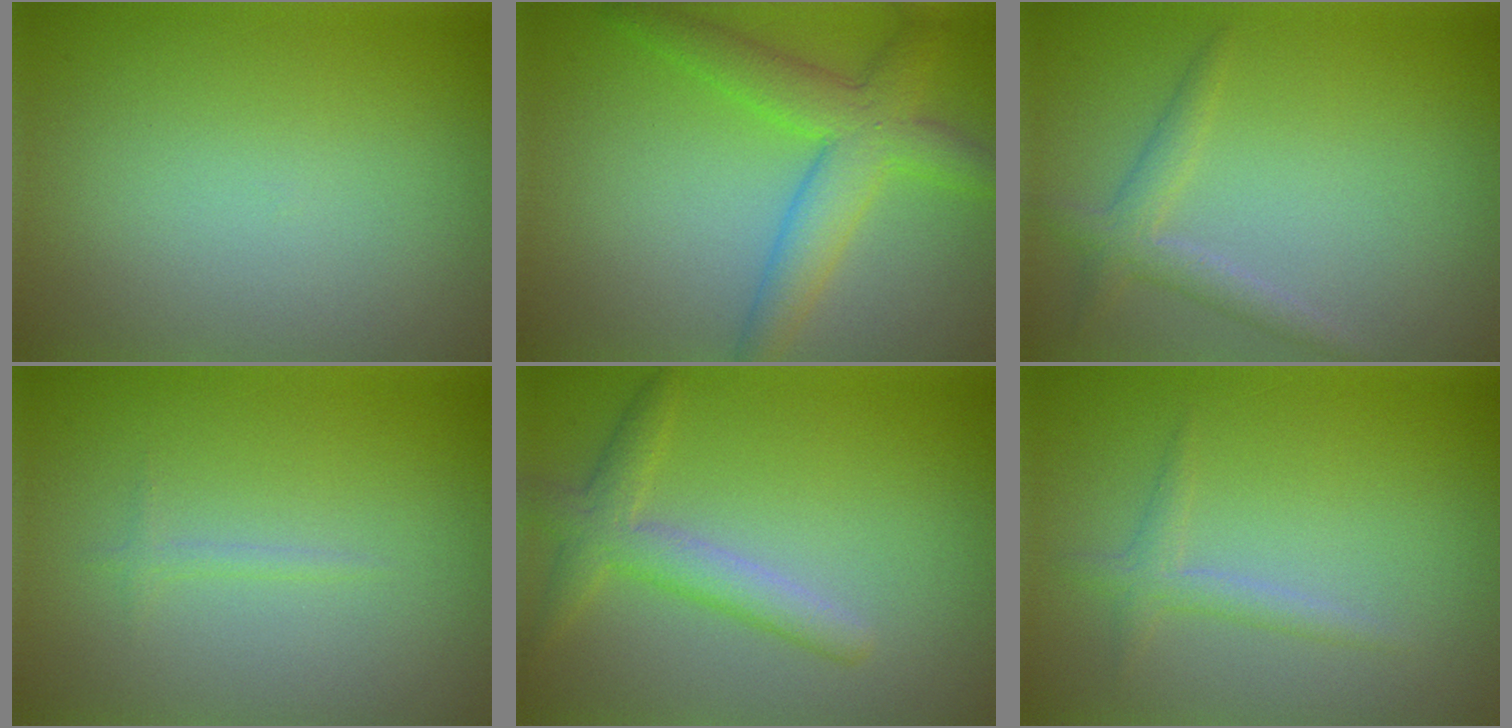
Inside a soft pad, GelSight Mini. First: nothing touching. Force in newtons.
{"total": 5.1, "press": 5.1, "slide": 0.2}
{"total": 2.1, "press": 2.1, "slide": 0.0}
{"total": 0.7, "press": 0.7, "slide": 0.0}
{"total": 3.2, "press": 3.2, "slide": 0.2}
{"total": 1.6, "press": 1.6, "slide": 0.1}